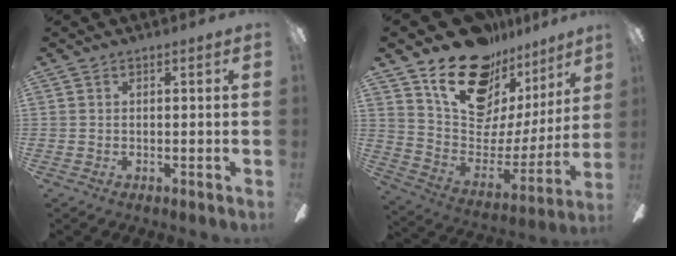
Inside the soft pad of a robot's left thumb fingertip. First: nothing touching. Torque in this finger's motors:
{"motor_torque": [1.25, 0.31, 1.30, -1.47, 0.25]}